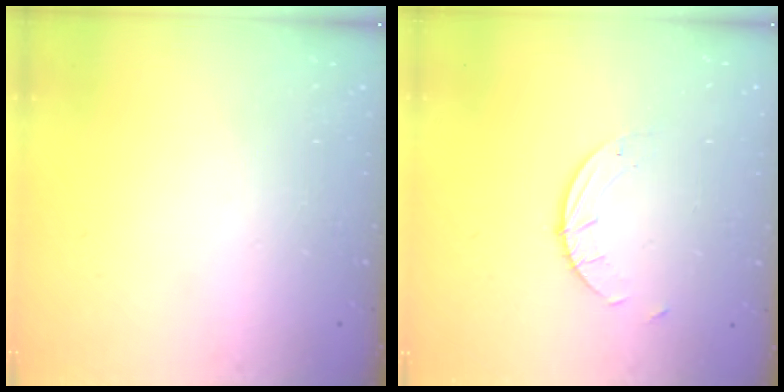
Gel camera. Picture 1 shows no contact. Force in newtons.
{"total": 2.6, "press": 2.6, "slide": 0.3}